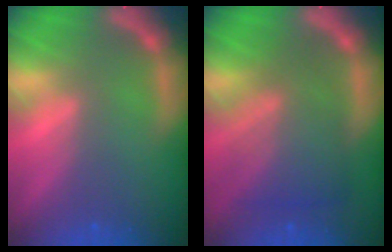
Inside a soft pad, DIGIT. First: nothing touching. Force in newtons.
{"total": 7.6}